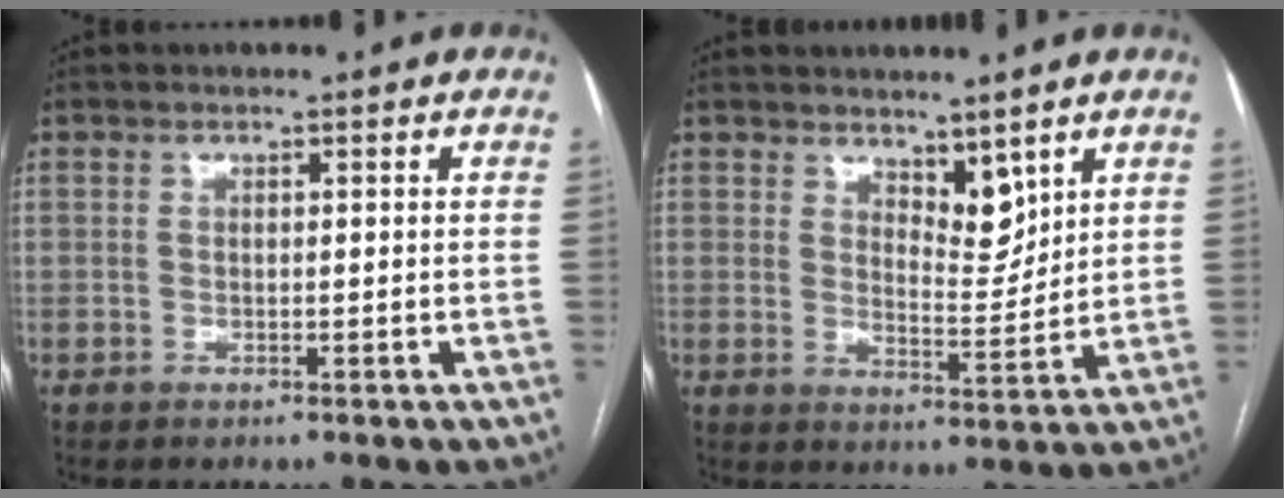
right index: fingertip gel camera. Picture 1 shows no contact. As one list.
[{"total": 5.2, "force": [3.7, 2.1, 3.0], "torque": [-0.049, -0.009, 0.068]}]